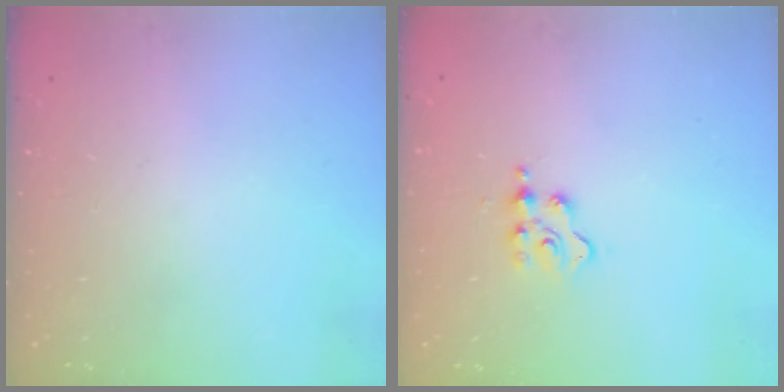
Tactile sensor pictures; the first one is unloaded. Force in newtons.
{"total": 3.0, "press": 3.0, "slide": 0.4}